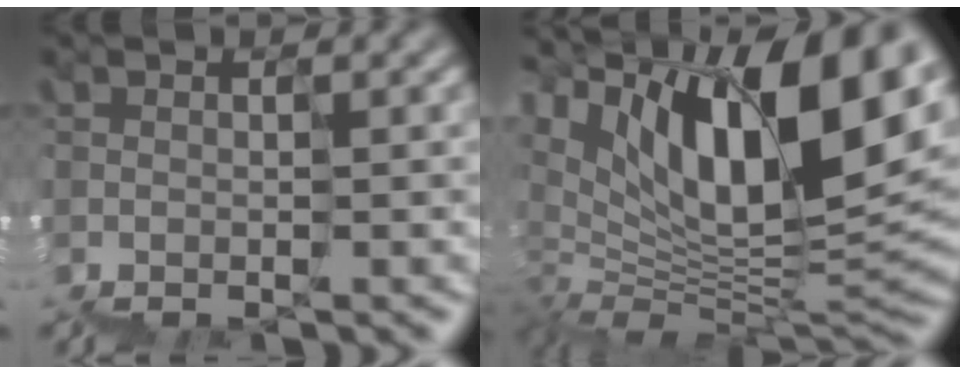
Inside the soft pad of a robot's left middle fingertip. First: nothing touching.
{"total": 14.8, "force": [8.2, 6.3, 10.6], "torque": [-0.169, 0.030, 0.155]}